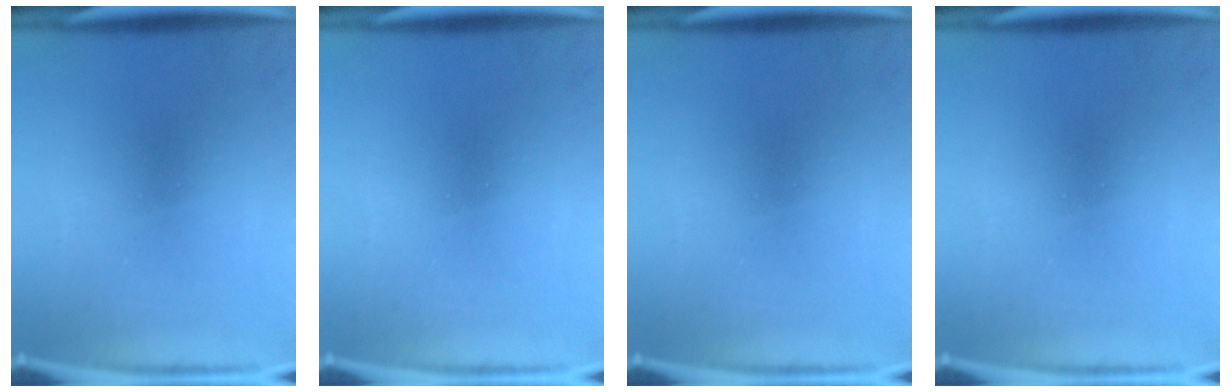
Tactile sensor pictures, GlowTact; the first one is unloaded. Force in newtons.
{"total": 0.0}
{"total": 0.0}
{"total": 0.0}